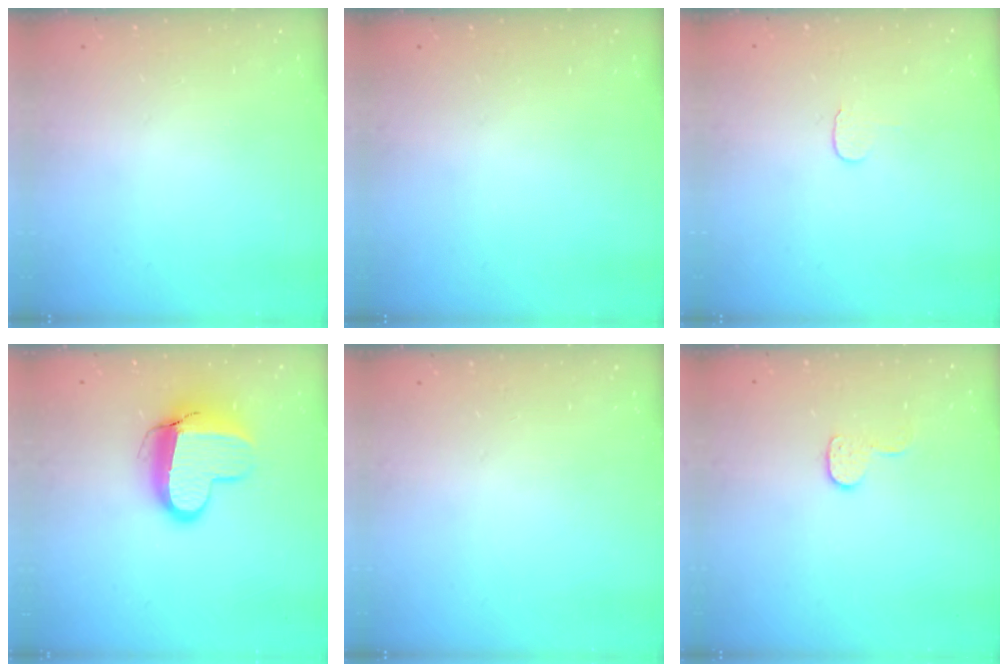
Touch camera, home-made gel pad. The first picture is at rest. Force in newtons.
{"total": 0.0}
{"total": 3.8, "press": 3.8, "slide": 0.4}
{"total": 11.6, "press": 11.6, "slide": 0.6}
{"total": 0.0}
{"total": 6.1, "press": 6.1, "slide": 0.2}